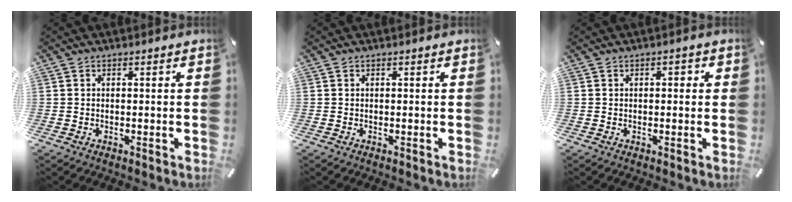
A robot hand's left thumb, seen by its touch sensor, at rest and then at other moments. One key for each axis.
{"total": 0.0}
{"total": 1.4, "fx": -0.1, "fy": 0.8, "fz": 1.2, "tx": -0.025, "ty": 0.006, "tz": -0.004}